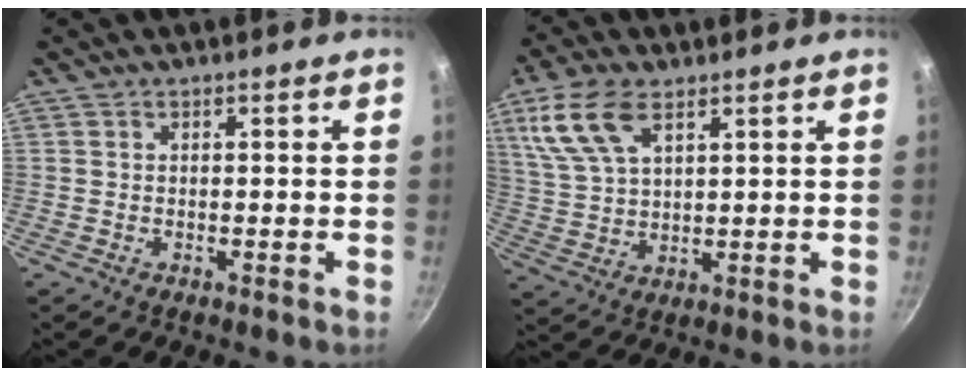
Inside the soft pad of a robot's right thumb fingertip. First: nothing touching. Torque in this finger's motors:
{"motor_torque": [-0.21, 2.11, 1.22, 0.91, 0.20]}